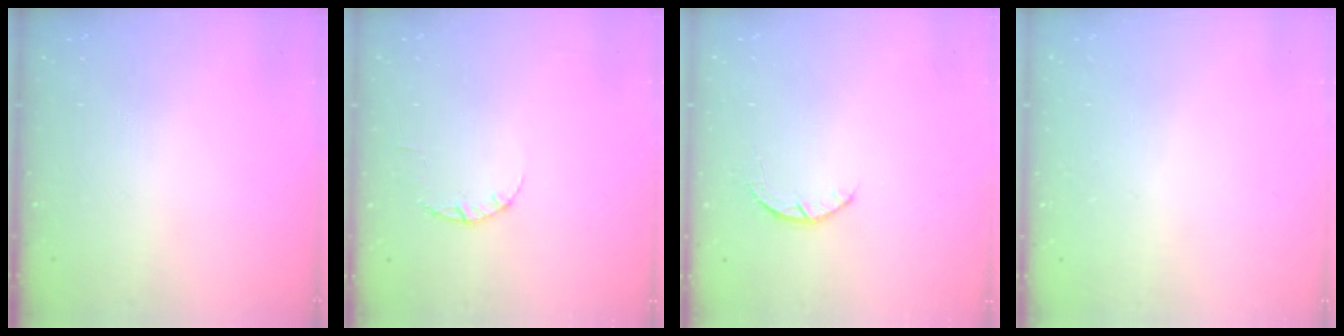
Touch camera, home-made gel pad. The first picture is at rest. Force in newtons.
{"total": 2.4, "press": 2.3, "slide": 0.4}
{"total": 2.6, "press": 2.5, "slide": 0.4}
{"total": 2.5, "press": 2.5, "slide": 0.2}